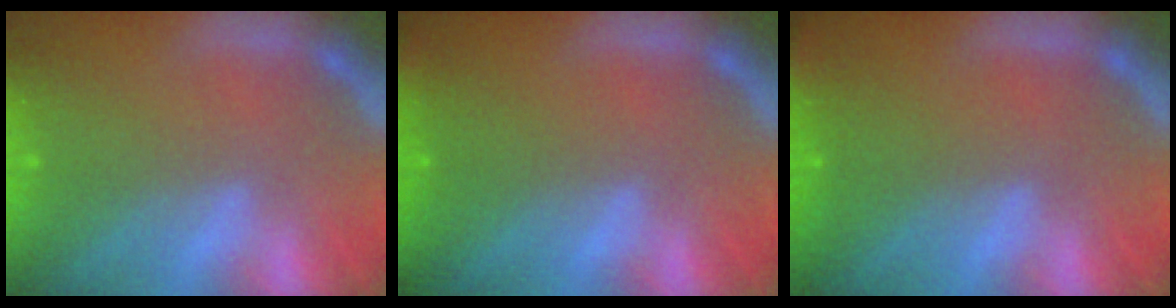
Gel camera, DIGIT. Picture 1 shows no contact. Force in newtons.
{"total": 0.9}
{"total": 1.4}